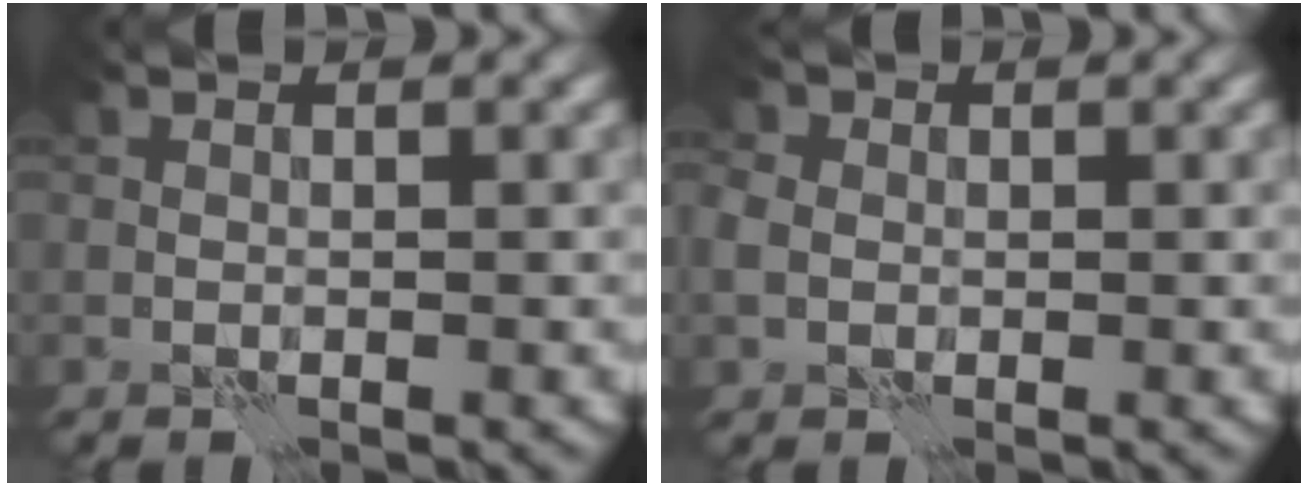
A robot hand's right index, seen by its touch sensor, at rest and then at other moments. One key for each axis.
{"total": 2.5, "fx": 0.1, "fy": 2.2, "fz": 1.0, "tx": -0.028, "ty": 0.005, "tz": 0.002}